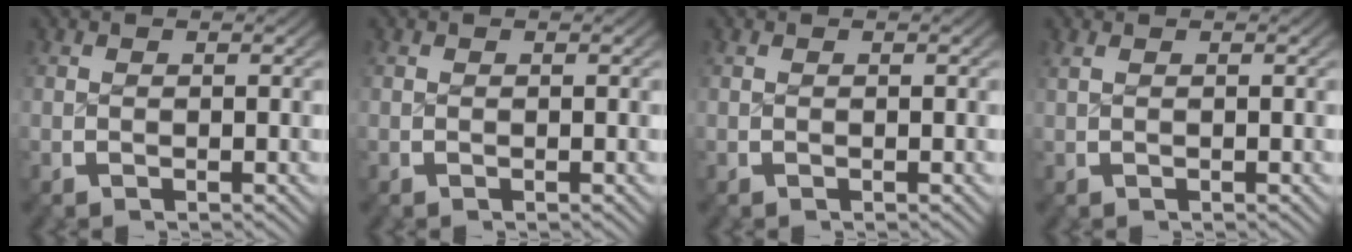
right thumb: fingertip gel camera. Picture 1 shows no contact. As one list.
[{"total": 0.0}, {"total": 0.0}, {"total": 0.6, "force": [0.4, 0.0, 0.5], "torque": [-0.010, 0.005, 0.010]}]